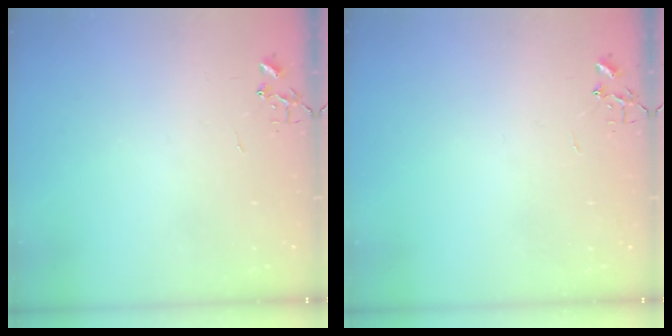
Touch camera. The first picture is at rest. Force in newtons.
{"total": 0.0}